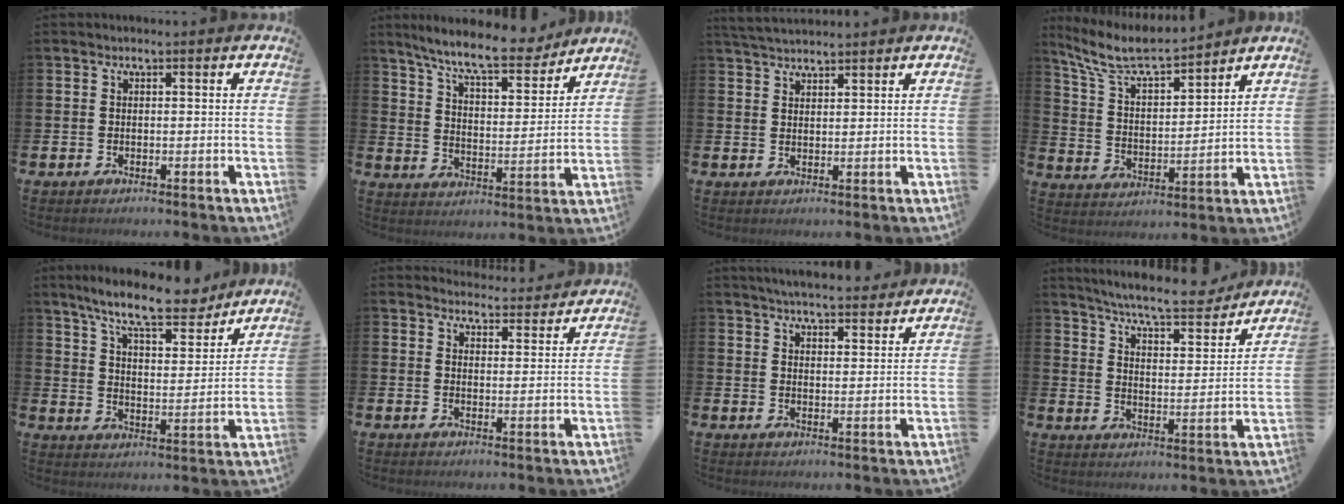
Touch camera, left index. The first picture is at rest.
{"total": 9.7, "force": [8.7, 1.6, 3.9], "torque": [-0.098, -0.052, 0.151]}
{"total": 3.6, "force": [3.5, 0.5, 0.7], "torque": [-0.021, -0.011, 0.065]}
{"total": 8.3, "force": [7.6, 1.3, 3.1], "torque": [-0.097, -0.042, 0.135]}
{"total": 10.6, "force": [9.2, 2.1, 4.8], "torque": [-0.115, -0.044, 0.162]}
{"total": 3.9, "force": [3.8, 0.8, -0.1], "torque": [0.001, -0.026, 0.067]}
{"total": 5.1, "force": [5.0, 0.5, 0.7], "torque": [-0.018, -0.027, 0.088]}
{"total": 7.8, "force": [7.3, 0.6, 2.6], "torque": [-0.067, -0.050, 0.124]}